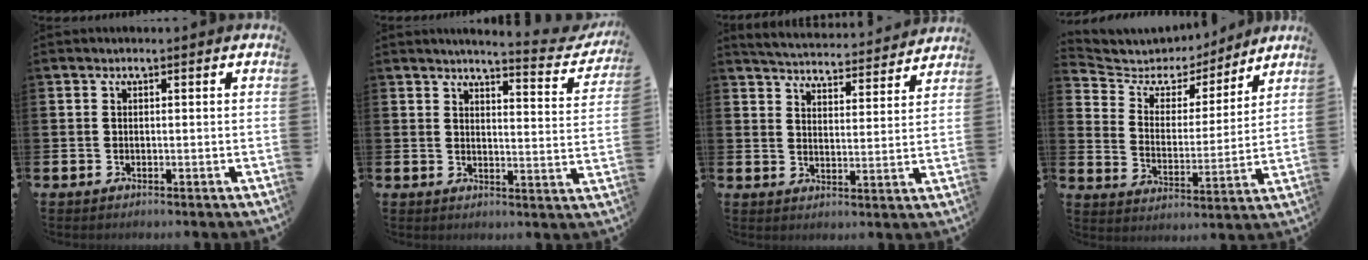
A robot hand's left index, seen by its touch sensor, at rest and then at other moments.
{"total": 4.0, "force": [3.9, 0.1, 1.0], "torque": [-0.023, -0.036, 0.059]}
{"total": 4.9, "force": [4.9, 0.4, 0.2], "torque": [-0.017, -0.043, 0.082]}
{"total": 6.4, "force": [5.5, 3.0, 1.1], "torque": [-0.057, -0.042, 0.093]}